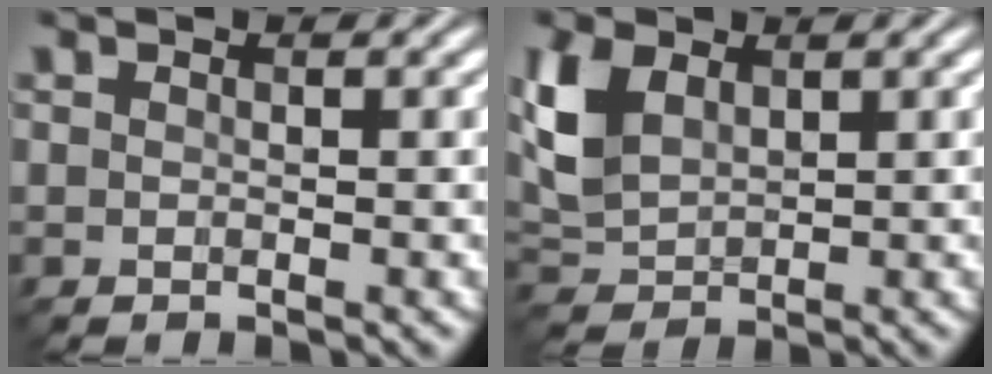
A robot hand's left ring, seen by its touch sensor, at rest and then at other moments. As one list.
[{"total": 5.0, "force": [1.8, 3.3, 3.3], "torque": [-0.080, 0.003, 0.038]}]